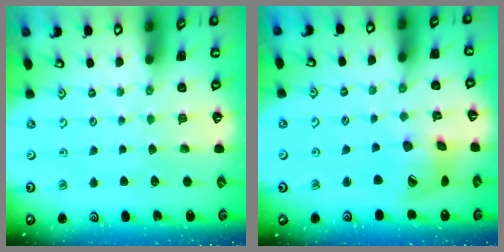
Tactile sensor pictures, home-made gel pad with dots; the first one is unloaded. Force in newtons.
{"total": 16.2, "press": 16.0, "slide": 2.3}